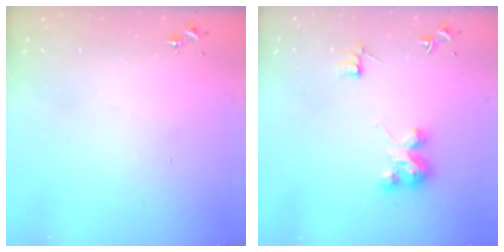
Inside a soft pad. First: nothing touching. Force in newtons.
{"total": 6.3, "press": 6.3, "slide": 0.3}